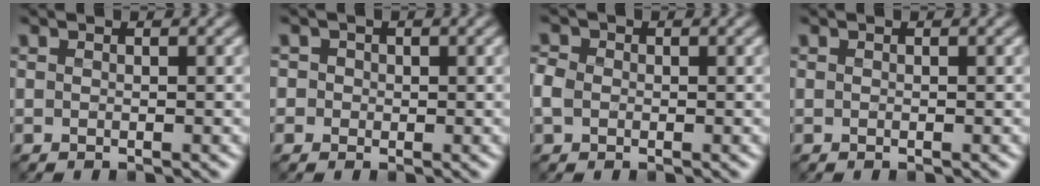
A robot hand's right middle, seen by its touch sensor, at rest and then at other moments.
{"total": 1.8, "force": [0.3, 1.7, 0.4], "torque": [0.016, 0.007, -0.010]}
{"total": 1.7, "force": [-0.2, 1.4, 1.0], "torque": [-0.017, 0.003, -0.013]}
{"total": 0.0}